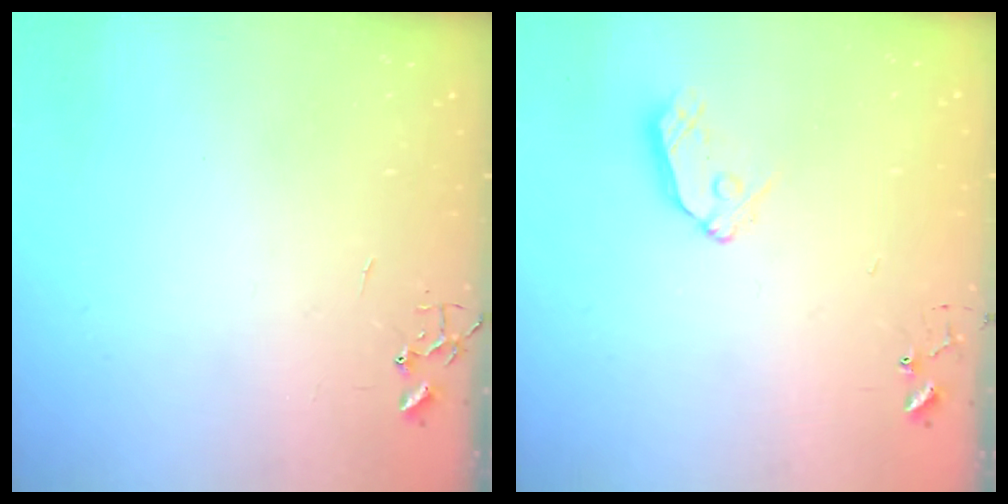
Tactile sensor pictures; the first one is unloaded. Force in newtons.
{"total": 8.4, "press": 8.4, "slide": 0.7}